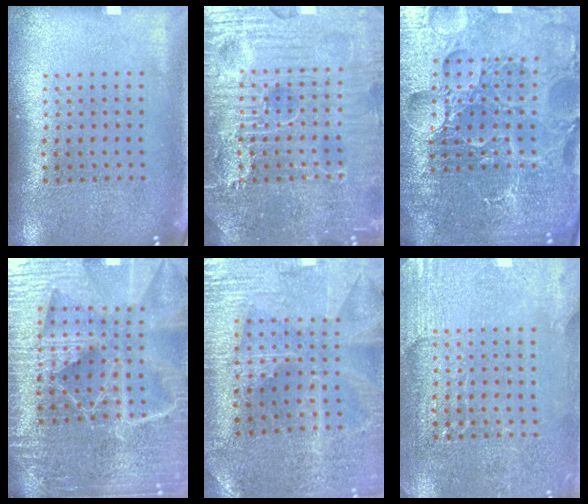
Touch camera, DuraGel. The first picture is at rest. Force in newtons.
{"total": 6.8, "press": 6.8, "slide": 0.6}
{"total": 6.3, "press": 5.6, "slide": 2.9}
{"total": 6.3, "press": 5.4, "slide": 3.1}
{"total": 1.7, "press": 1.7, "slide": 0.3}
{"total": 2.9, "press": 2.9, "slide": 0.5}